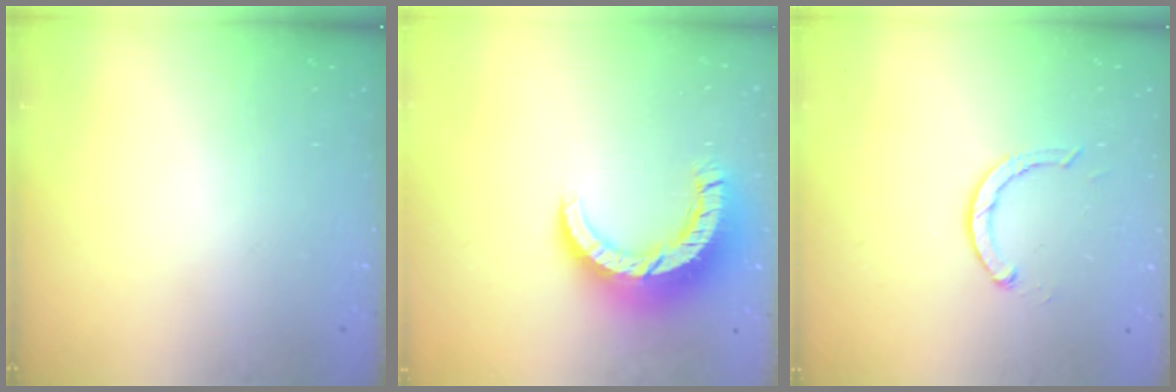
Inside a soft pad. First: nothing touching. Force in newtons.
{"total": 12.0, "press": 12.0, "slide": 1.2}
{"total": 2.9, "press": 2.9, "slide": 0.4}